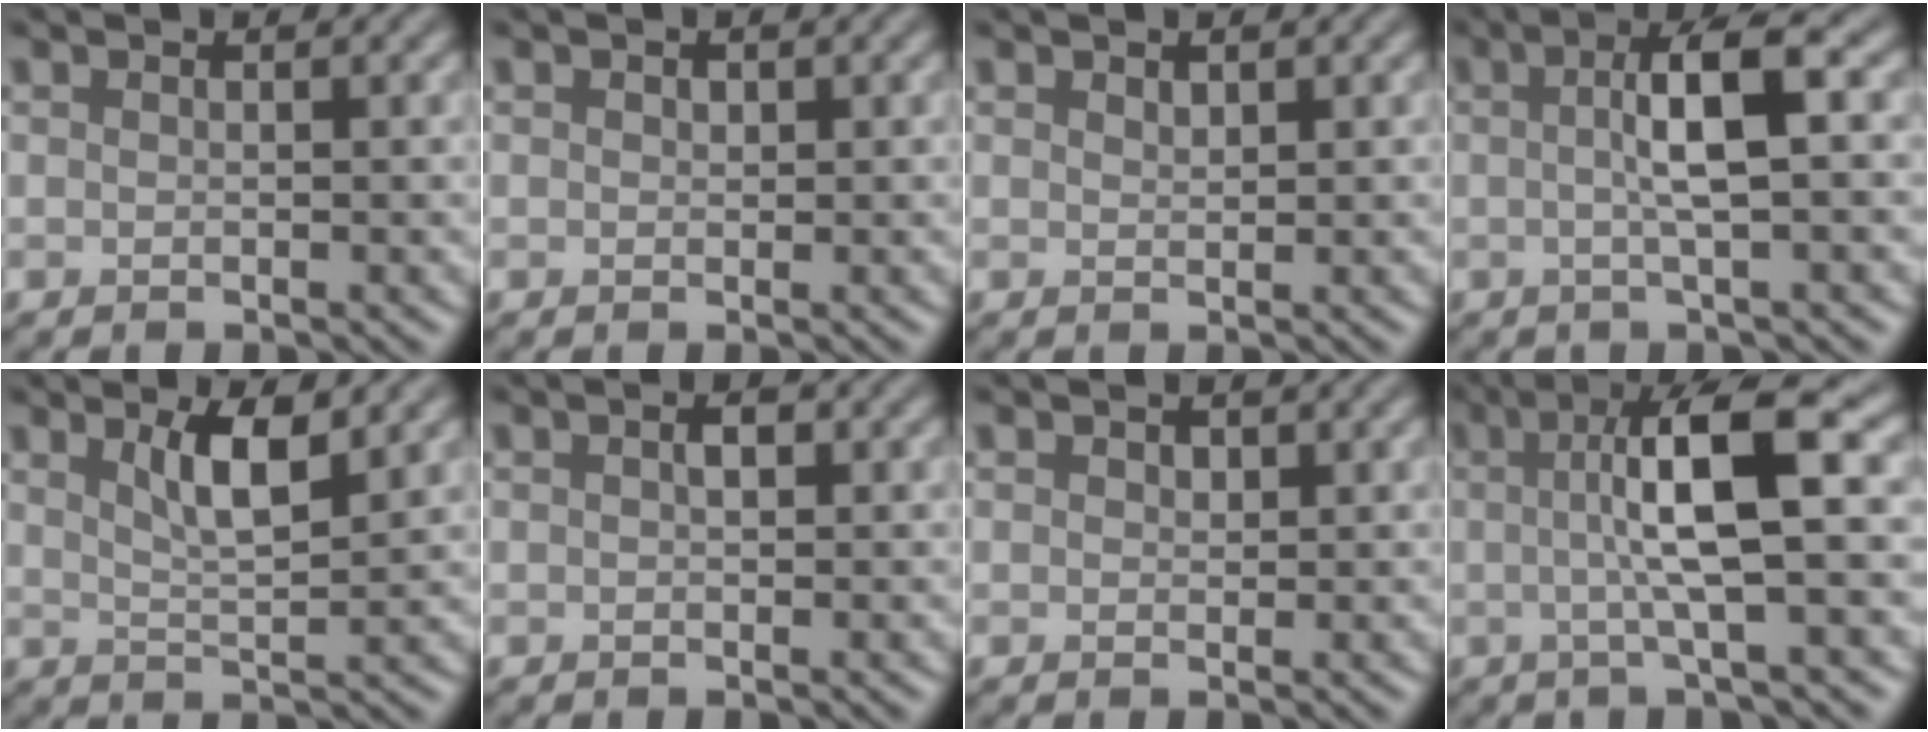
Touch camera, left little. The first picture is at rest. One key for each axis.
{"total": 0.6, "fx": 0.2, "fy": 0.5, "fz": 0.3, "tx": -0.007, "ty": 0.000, "tz": 0.001}
{"total": 0.7, "fx": 0.4, "fy": 0.3, "fz": 0.4, "tx": -0.009, "ty": 0.000, "tz": 0.008}
{"total": 4.8, "fx": 0.3, "fy": 0.8, "fz": 4.7, "tx": -0.081, "ty": 0.014, "tz": -0.001}
{"total": 3.2, "fx": 1.6, "fy": 0.7, "fz": 2.7, "tx": -0.052, "ty": -0.004, "tz": 0.027}
{"total": 1.3, "fx": 0.1, "fy": 0.8, "fz": 1.1, "tx": -0.020, "ty": 0.004, "tz": -0.001}
{"total": 1.0, "fx": 0.4, "fy": 0.7, "fz": 0.5, "tx": -0.010, "ty": 0.001, "tz": 0.003}
{"total": 7.6, "fx": 0.6, "fy": 1.3, "fz": 7.5, "tx": -0.118, "ty": 0.013, "tz": 0.002}